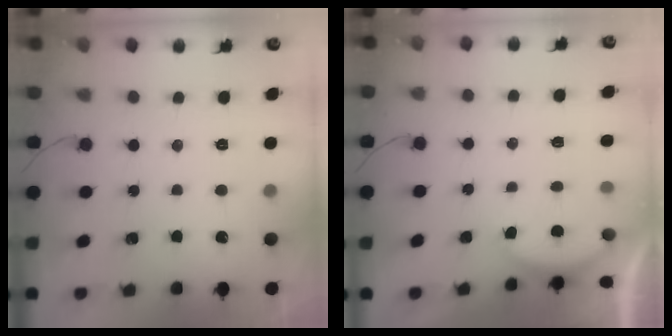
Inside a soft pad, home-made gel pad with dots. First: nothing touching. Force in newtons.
{"total": 1.7, "press": 1.6, "slide": 0.6}